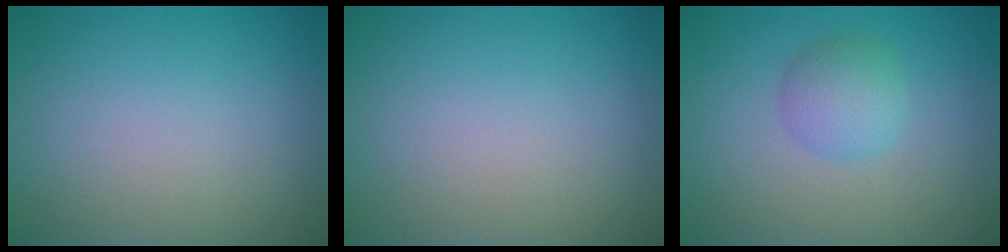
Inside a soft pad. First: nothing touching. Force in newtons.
{"total": 0.0}
{"total": 2.7, "press": 2.7, "slide": 0.0}